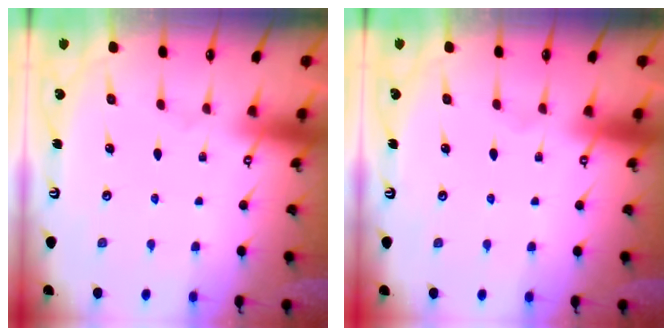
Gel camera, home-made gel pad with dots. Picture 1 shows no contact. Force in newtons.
{"total": 0.0}